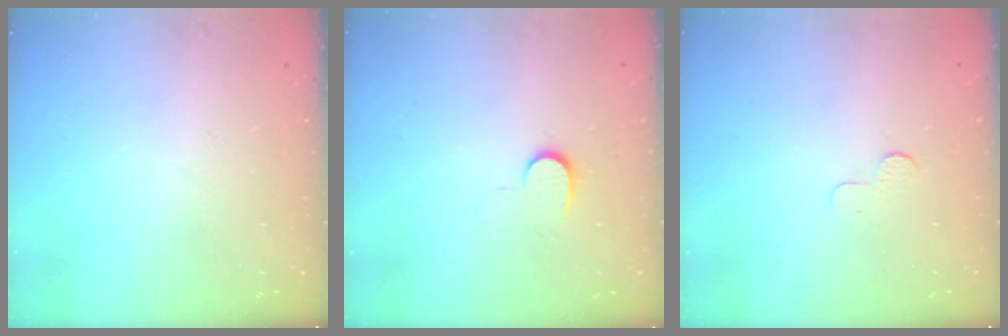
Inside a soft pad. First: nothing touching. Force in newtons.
{"total": 5.4, "press": 5.4, "slide": 0.6}
{"total": 2.6, "press": 2.6, "slide": 0.2}